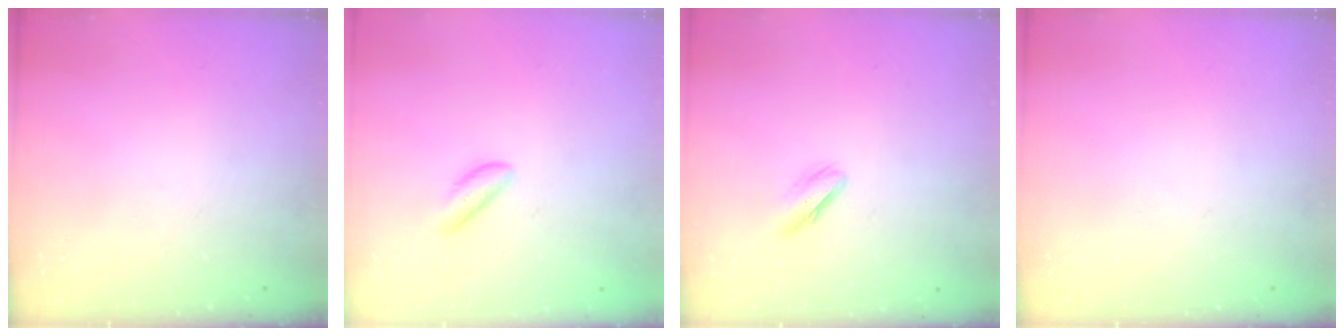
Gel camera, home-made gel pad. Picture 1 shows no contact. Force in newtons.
{"total": 2.3, "press": 2.3, "slide": 0.3}
{"total": 4.6, "press": 4.2, "slide": 1.6}
{"total": 0.0}